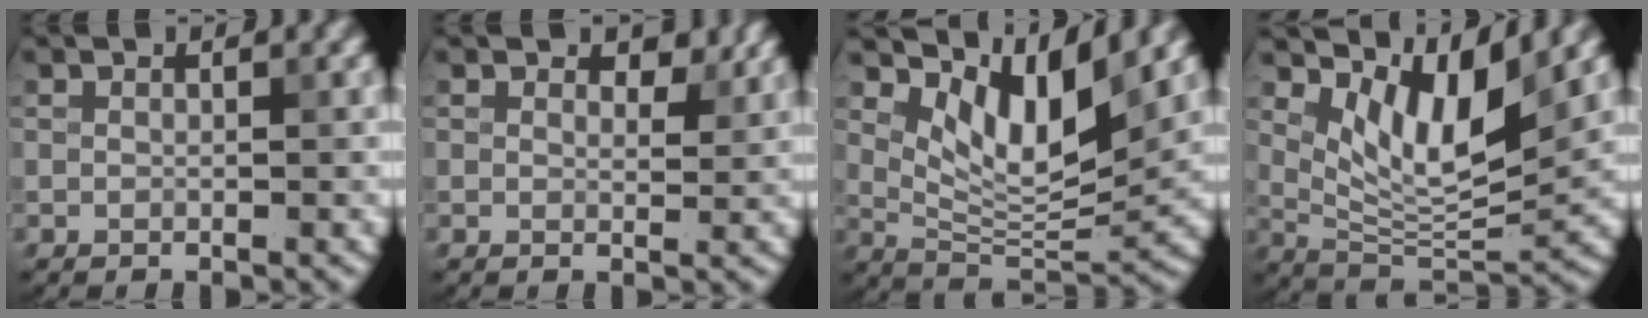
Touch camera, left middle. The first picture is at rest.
{"total": 1.9, "force": [1.4, 0.9, 0.9], "torque": [-0.013, -0.004, 0.018]}
{"total": 7.1, "force": [3.6, 2.8, 5.5], "torque": [-0.095, -0.015, 0.067]}
{"total": 7.0, "force": [3.6, 2.6, 5.4], "torque": [-0.097, -0.017, 0.068]}